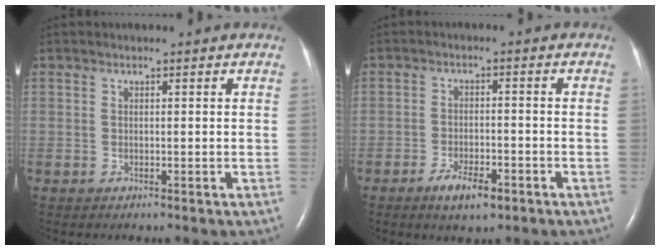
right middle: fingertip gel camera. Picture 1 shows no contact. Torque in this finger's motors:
{"motor_torque": [0.61, -0.43, 0.08, 0.05]}